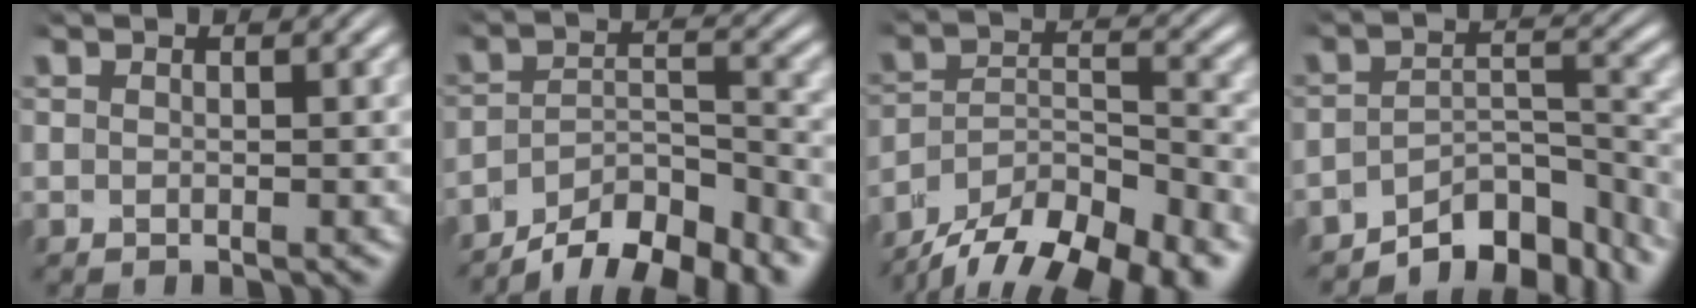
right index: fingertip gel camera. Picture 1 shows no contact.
{"total": 7.8, "force": [-5.9, 3.3, 3.9], "torque": [-0.041, -0.013, -0.090]}
{"total": 10.0, "force": [-6.5, 5.1, 5.5], "torque": [-0.080, -0.019, -0.097]}
{"total": 8.0, "force": [-6.5, 2.9, 3.7], "torque": [-0.036, -0.011, -0.099]}